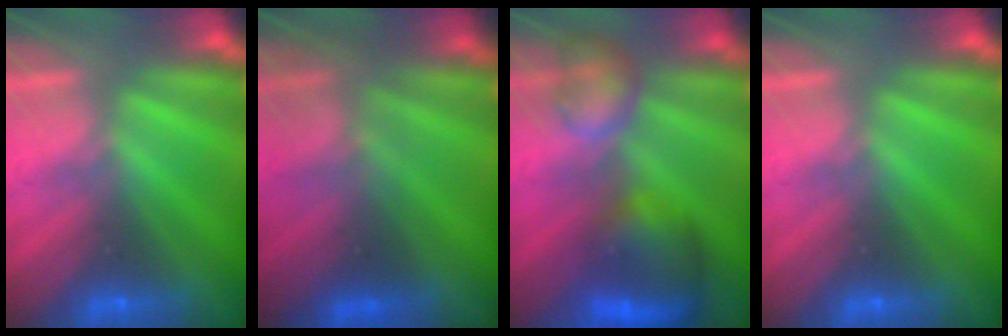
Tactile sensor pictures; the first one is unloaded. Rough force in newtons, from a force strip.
{"total": 4.4}
{"total": 7.8}
{"total": 0.0}